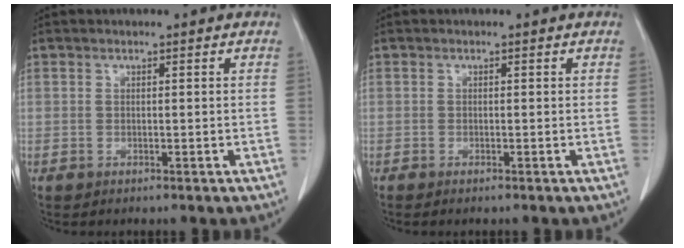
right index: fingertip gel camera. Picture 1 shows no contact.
{"total": 0.7, "force": [-0.6, 0.0, 0.4], "torque": [-0.009, -0.002, -0.010]}